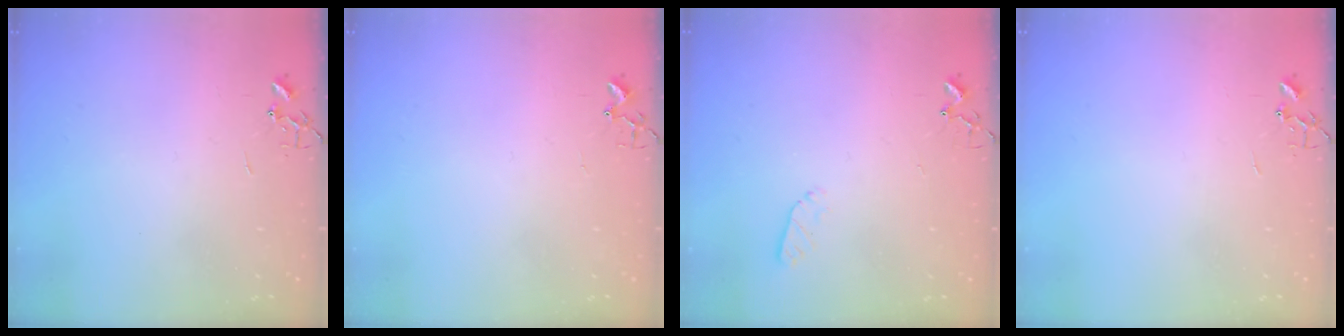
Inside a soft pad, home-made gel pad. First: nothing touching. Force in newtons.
{"total": 3.0, "press": 2.9, "slide": 0.4}
{"total": 3.5, "press": 3.4, "slide": 0.5}
{"total": 0.0}